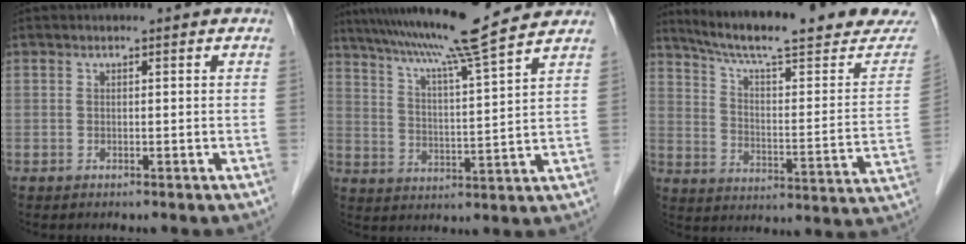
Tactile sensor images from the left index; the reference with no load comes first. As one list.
[{"total": 14.0, "force": [12.0, -1.7, 7.1], "torque": [-0.128, 0.006, 0.185]}, {"total": 25.3, "force": [22.0, 3.1, 12.2], "torque": [-0.184, -0.042, 0.293]}]